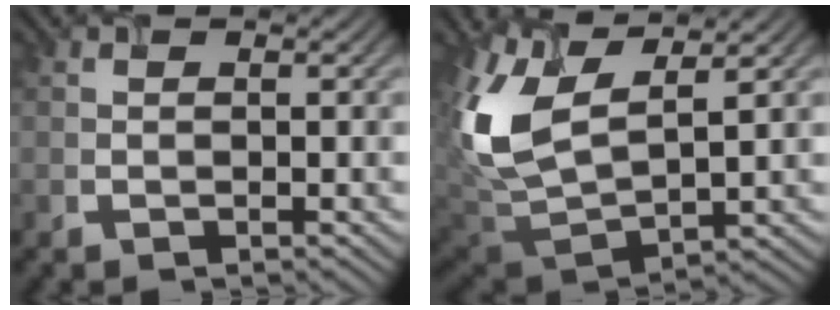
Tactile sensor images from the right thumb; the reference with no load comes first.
{"total": 11.2, "force": [4.5, 5.4, 8.7], "torque": [-0.227, 0.000, 0.102]}